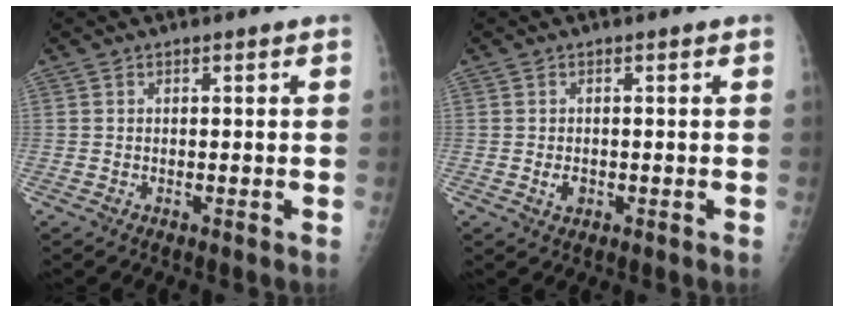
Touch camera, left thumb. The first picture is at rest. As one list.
[{"total": 1.8, "force": [-0.4, 1.3, 1.2], "torque": [-0.017, 0.000, -0.003]}]